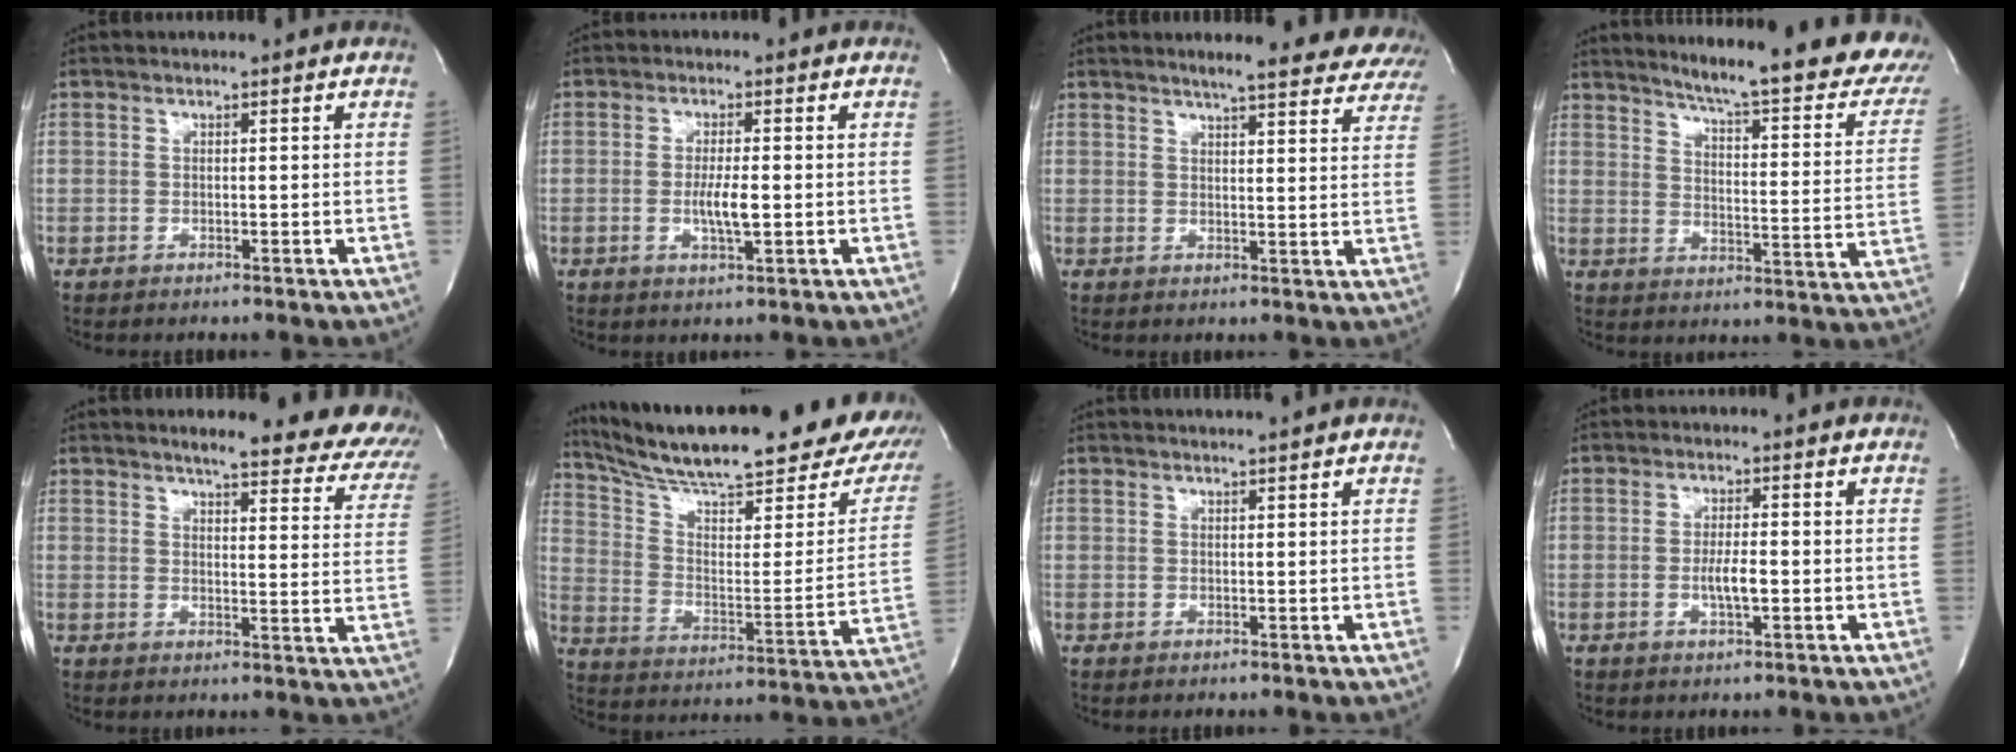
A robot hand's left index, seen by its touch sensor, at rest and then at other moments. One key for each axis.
{"total": 3.9, "fx": -0.7, "fy": 0.5, "fz": 3.8, "tx": -0.074, "ty": -0.008, "tz": -0.011}
{"total": 17.1, "fx": 15.8, "fy": 2.7, "fz": 5.9, "tx": -0.067, "ty": -0.030, "tz": 0.171}
{"total": 25.9, "fx": 21.5, "fy": 3.2, "fz": 14.1, "tx": -0.194, "ty": -0.075, "tz": 0.252}
{"total": 22.4, "fx": 20.4, "fy": 4.1, "fz": 8.4, "tx": -0.096, "ty": -0.072, "tz": 0.215}
{"total": 27.9, "fx": 22.9, "fy": 4.2, "fz": 15.4, "tx": -0.241, "ty": -0.055, "tz": 0.313}
{"total": 2.5, "fx": 2.3, "fy": -0.8, "fz": 0.8, "tx": -0.008, "ty": 0.004, "tz": 0.033}
{"total": 3.2, "fx": -0.8, "fy": 0.4, "fz": 3.1, "tx": -0.061, "ty": -0.005, "tz": -0.013}